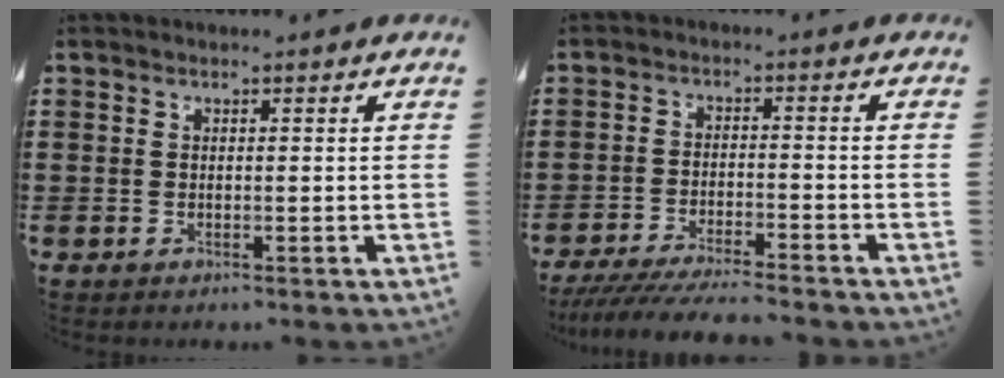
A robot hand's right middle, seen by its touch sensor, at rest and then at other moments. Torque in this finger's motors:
{"motor_torque": [1.34, -0.30, 0.18, 0.18]}